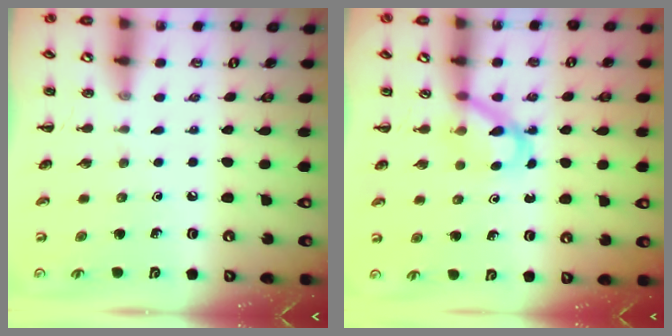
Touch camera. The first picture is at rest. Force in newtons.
{"total": 3.9, "press": 3.8, "slide": 1.1}